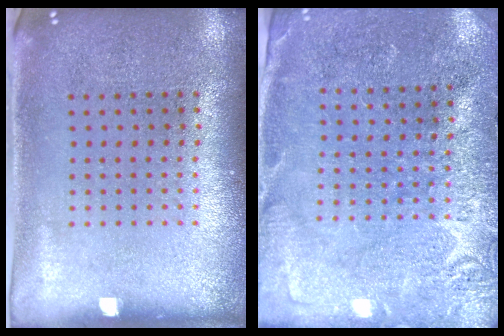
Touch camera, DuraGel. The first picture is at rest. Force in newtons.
{"total": 2.7, "press": 2.7, "slide": 0.4}